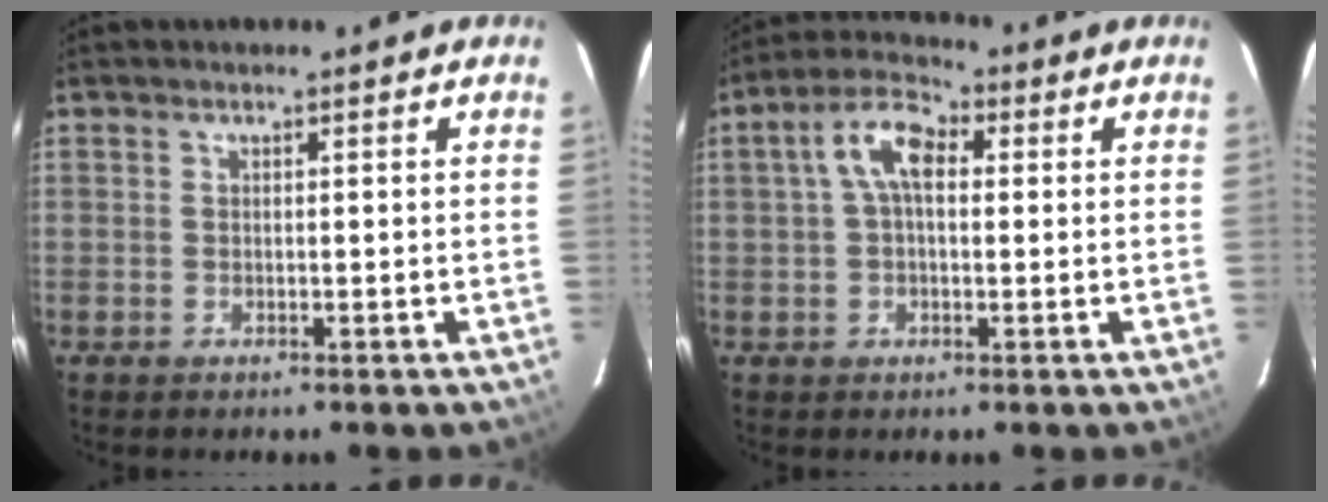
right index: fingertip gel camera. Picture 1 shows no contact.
{"total": 7.5, "force": [1.2, 4.1, 6.1], "torque": [-0.121, 0.026, 0.018]}